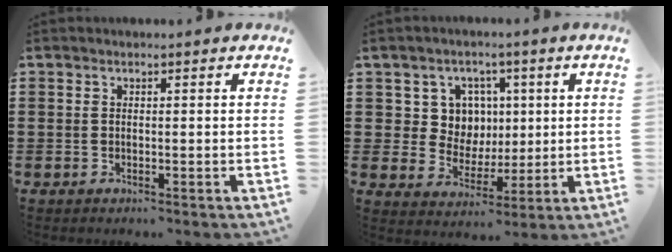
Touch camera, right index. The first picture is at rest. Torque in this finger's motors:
{"motor_torque": [0.16, 0.16, 0.14, 0.05]}